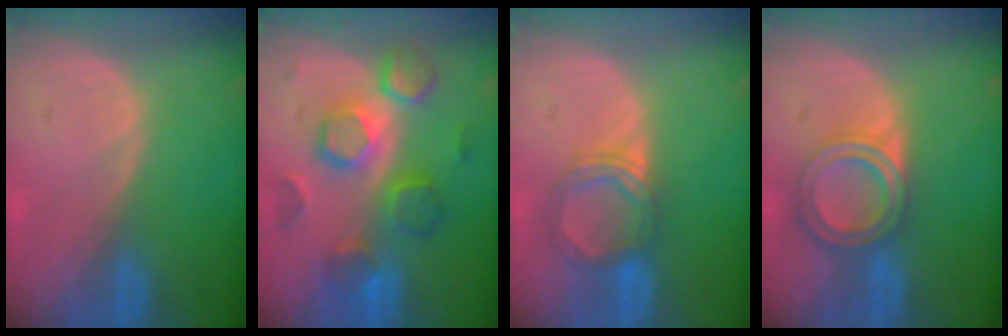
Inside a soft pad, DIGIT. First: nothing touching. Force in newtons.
{"total": 9.3, "press": 9.3, "slide": 0.4}
{"total": 5.5, "press": 5.2, "slide": 1.8}
{"total": 6.7, "press": 6.0, "slide": 3.1}